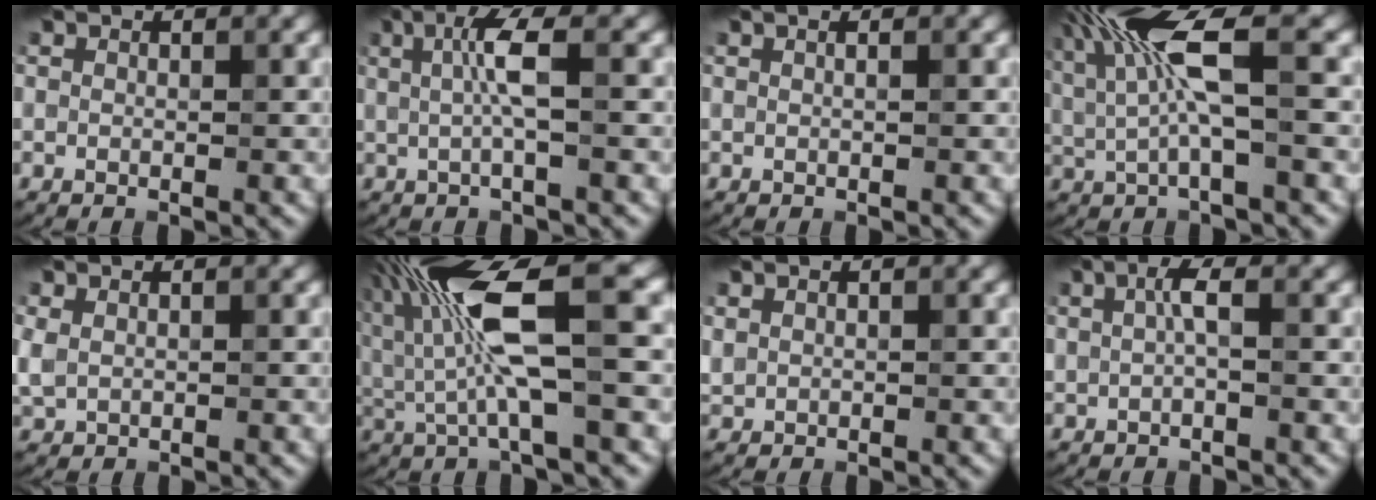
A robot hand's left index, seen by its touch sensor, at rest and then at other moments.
{"total": 3.4, "force": [0.4, 0.4, 3.4], "torque": [-0.068, 0.002, 0.004]}
{"total": 0.8, "force": [0.4, 0.3, 0.6], "torque": [-0.005, -0.002, 0.002]}
{"total": 8.0, "force": [2.3, 1.8, 7.4], "torque": [-0.157, 0.008, 0.043]}
{"total": 1.5, "force": [0.4, 1.1, 1.0], "torque": [-0.028, 0.000, 0.012]}
{"total": 11.3, "force": [1.5, 3.0, 10.8], "torque": [-0.208, 0.015, 0.021]}
{"total": 0.7, "force": [0.5, 0.4, 0.1], "torque": [-0.002, 0.001, 0.014]}
{"total": 1.7, "force": [0.2, 0.3, 1.7], "torque": [-0.036, 0.003, 0.003]}